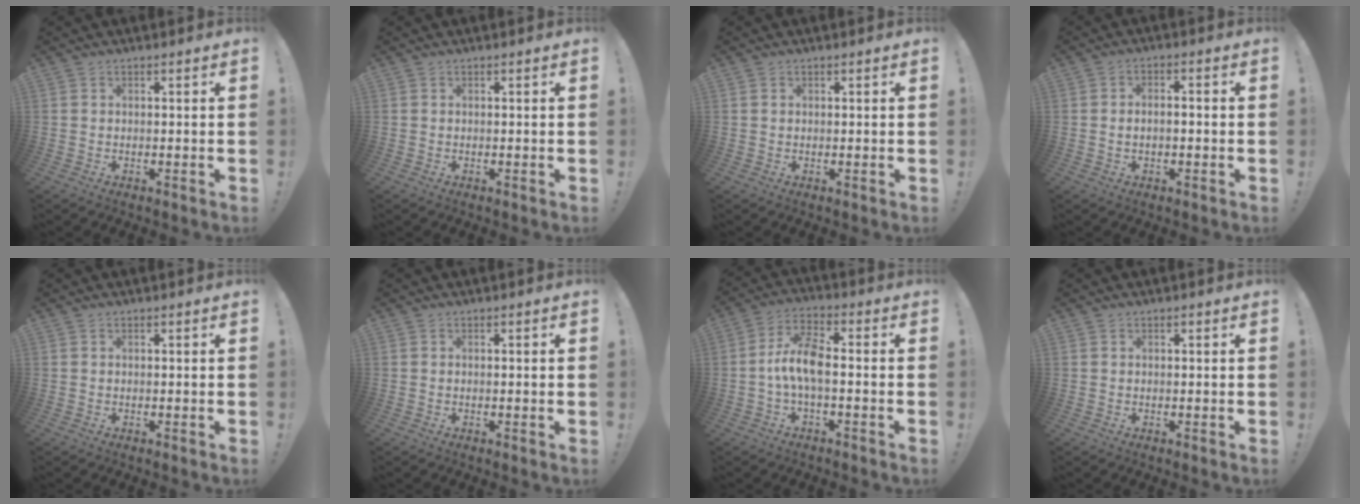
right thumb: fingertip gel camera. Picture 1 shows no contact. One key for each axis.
{"total": 0.0}
{"total": 0.9, "fx": 0.6, "fy": 0.6, "fz": 0.2, "tx": -0.004, "ty": 0.000, "tz": 0.012}
{"total": 2.4, "fx": -0.9, "fy": 1.3, "fz": 1.8, "tx": -0.033, "ty": 0.007, "tz": -0.015}
{"total": 0.0}
{"total": 0.7, "fx": 0.1, "fy": -0.2, "fz": 0.7, "tx": -0.006, "ty": -0.004, "tz": 0.000}
{"total": 9.5, "fx": -1.1, "fy": 3.6, "fz": 8.8, "tx": -0.183, "ty": 0.000, "tz": -0.023}
{"total": 0.0}